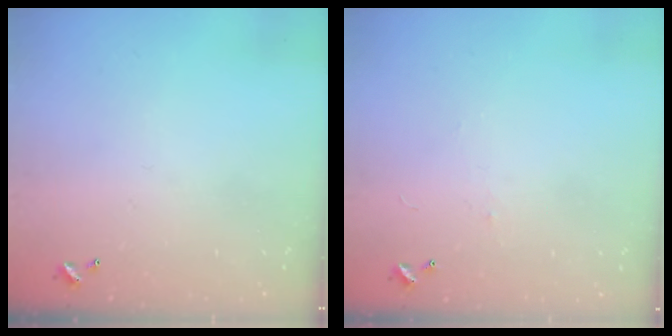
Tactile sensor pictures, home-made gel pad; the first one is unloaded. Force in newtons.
{"total": 2.3, "press": 2.3, "slide": 0.3}